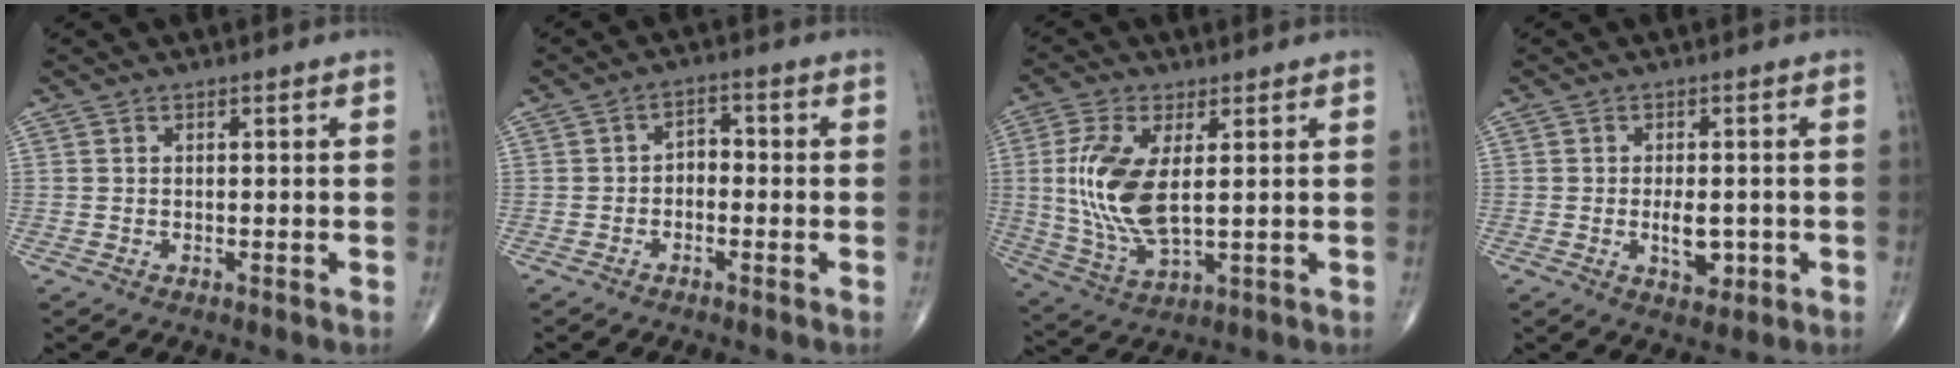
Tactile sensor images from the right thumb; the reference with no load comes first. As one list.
[{"total": 2.9, "force": [-0.8, 2.0, 2.0], "torque": [-0.017, 0.018, -0.025]}, {"total": 13.1, "force": [1.7, 5.5, 11.7], "torque": [-0.261, -0.015, 0.042]}, {"total": 4.8, "force": [-0.9, 2.5, 4.0], "torque": [-0.053, -0.004, -0.009]}]